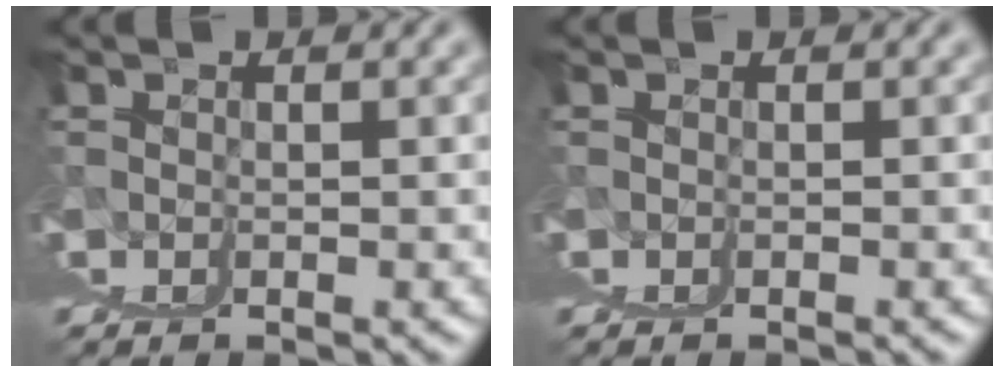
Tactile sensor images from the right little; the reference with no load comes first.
{"total": 0.6, "force": [-0.2, -0.5, -0.3], "torque": [0.004, 0.003, -0.004]}